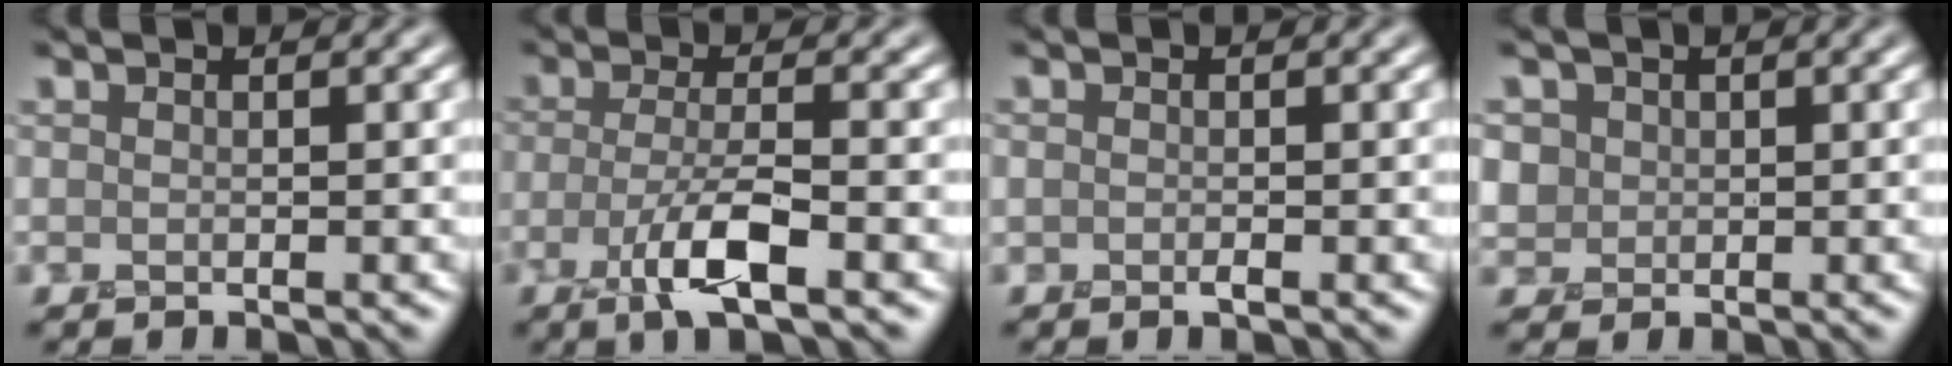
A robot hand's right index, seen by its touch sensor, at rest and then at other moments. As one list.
[{"total": 4.2, "force": [-2.0, 1.1, 3.6], "torque": [-0.076, 0.001, -0.042]}, {"total": 0.0}, {"total": 2.0, "force": [0.9, 1.8, -0.1], "torque": [-0.006, 0.009, 0.026]}]